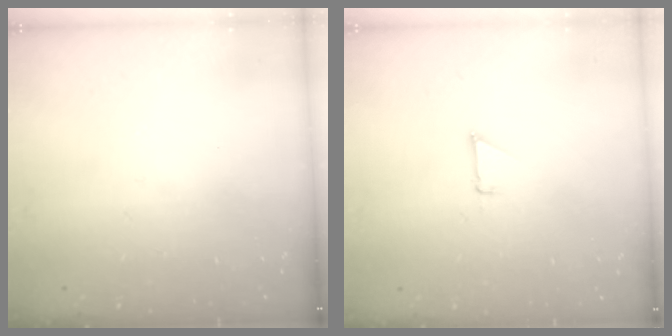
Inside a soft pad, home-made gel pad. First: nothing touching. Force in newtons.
{"total": 0.8, "press": 0.8, "slide": 0.1}